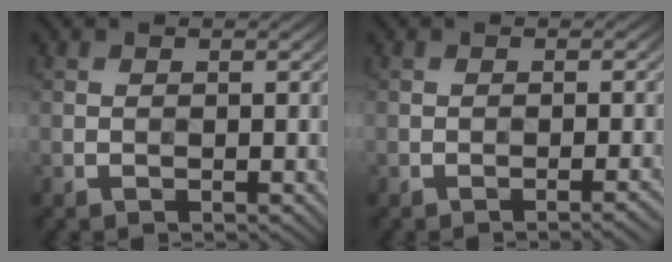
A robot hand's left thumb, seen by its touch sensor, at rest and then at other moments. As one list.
[{"total": 1.5, "force": [-0.9, 0.2, 1.2], "torque": [-0.010, 0.006, -0.016]}]